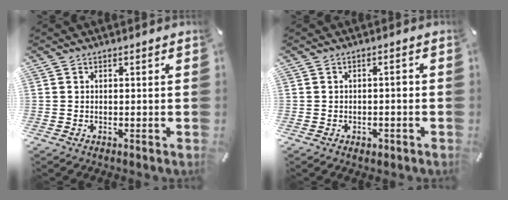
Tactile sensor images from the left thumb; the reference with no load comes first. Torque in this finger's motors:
{"motor_torque": [0.46, 0.82, 0.19, -0.21, 0.00]}